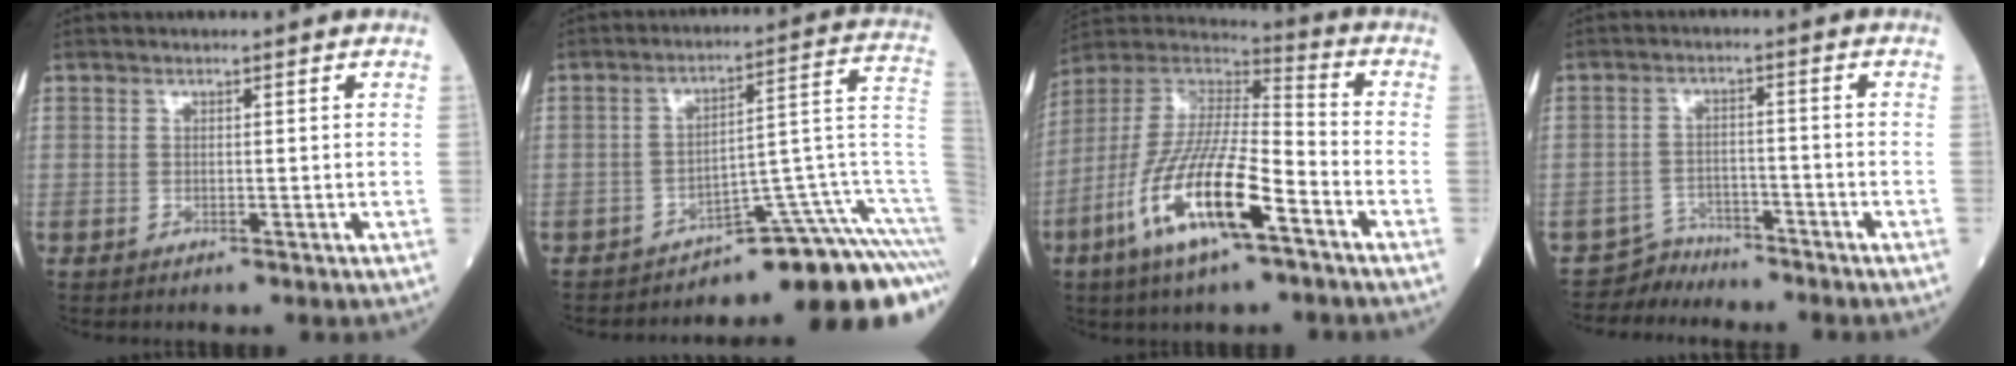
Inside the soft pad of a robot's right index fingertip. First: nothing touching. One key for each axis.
{"total": 16.2, "fx": -13.2, "fy": 0.2, "fz": 9.5, "tx": -0.051, "ty": 0.069, "tz": -0.181}
{"total": 18.8, "fx": -8.6, "fy": 4.1, "fz": 16.2, "tx": -0.353, "ty": -0.024, "tz": -0.161}
{"total": 4.8, "fx": -4.4, "fy": 1.6, "fz": -0.8, "tx": 0.009, "ty": 0.003, "tz": -0.078}